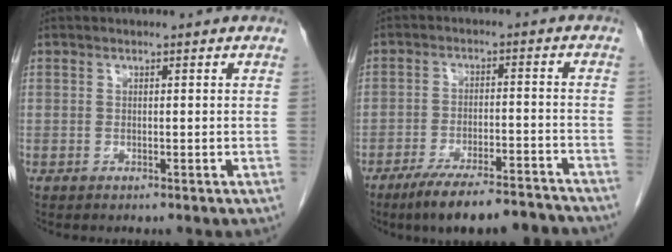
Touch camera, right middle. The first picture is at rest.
{"total": 13.8, "force": [-12.0, 2.0, 6.5], "torque": [-0.093, 0.007, -0.176]}